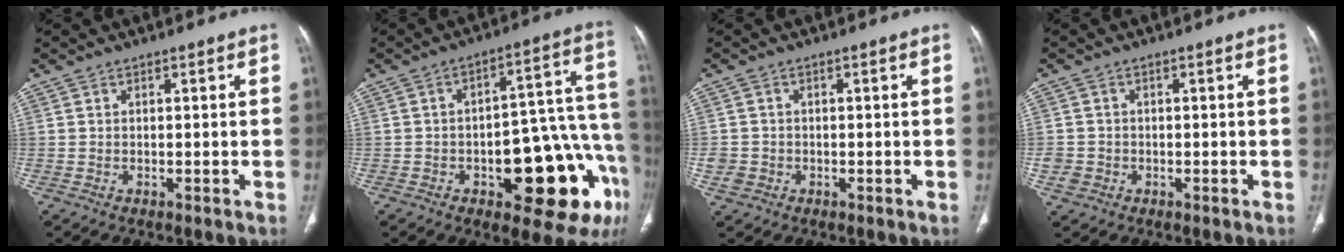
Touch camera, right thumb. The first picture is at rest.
{"total": 21.0, "force": [-7.9, 8.9, 17.4], "torque": [-0.153, 0.063, -0.089]}
{"total": 2.9, "force": [-0.8, 2.6, 0.9], "torque": [-0.011, 0.009, -0.012]}
{"total": 2.9, "force": [-0.9, 2.6, 0.9], "torque": [-0.012, 0.010, -0.015]}